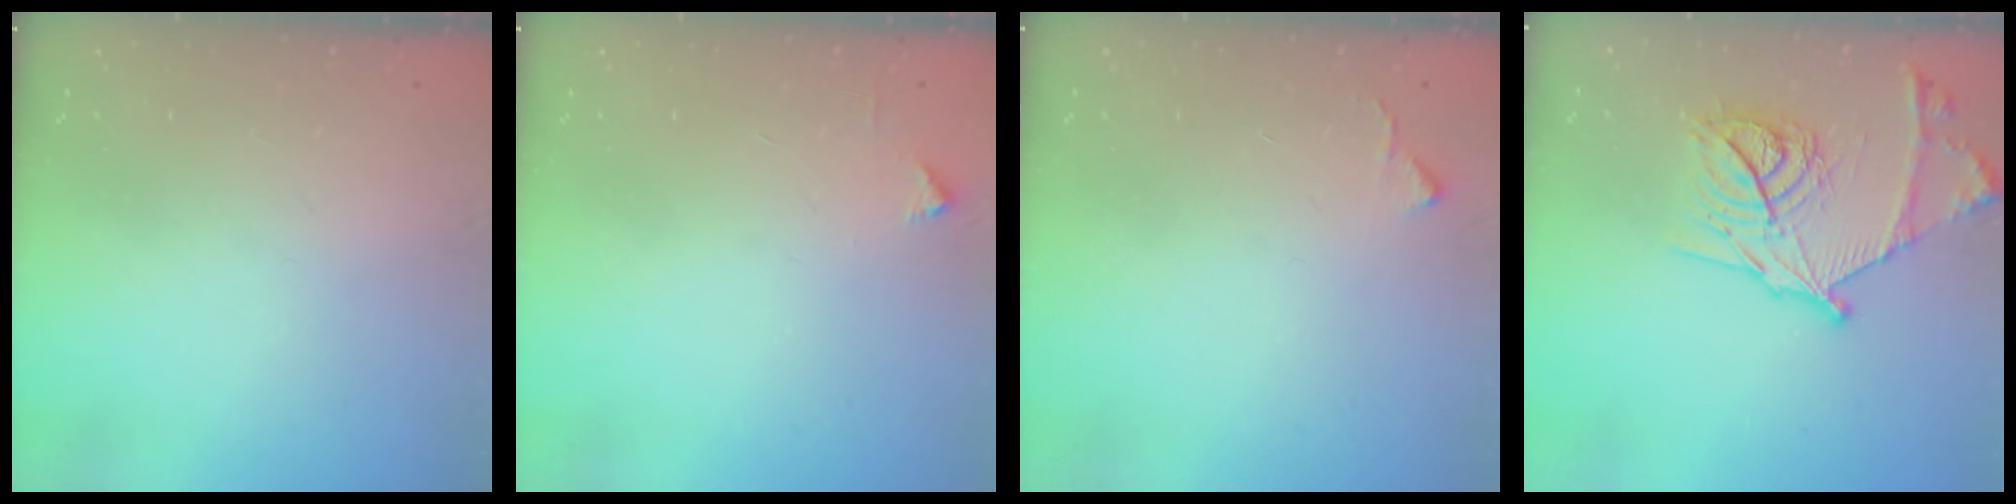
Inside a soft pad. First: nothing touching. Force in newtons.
{"total": 2.1, "press": 2.1, "slide": 0.3}
{"total": 5.1, "press": 5.0, "slide": 0.7}
{"total": 18.8, "press": 18.8, "slide": 1.3}